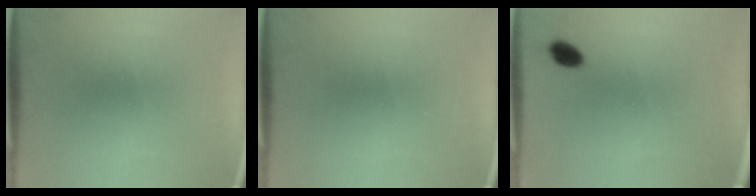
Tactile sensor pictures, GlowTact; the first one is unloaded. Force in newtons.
{"total": 0.0}
{"total": 2.9}